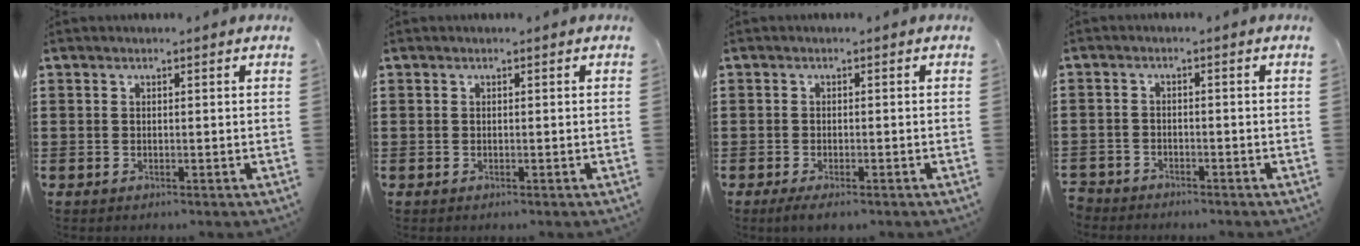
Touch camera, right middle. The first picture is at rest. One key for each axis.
{"total": 0.0}
{"total": 1.5, "fx": -1.2, "fy": 0.4, "fz": 0.7, "tx": -0.022, "ty": -0.002, "tz": -0.026}
{"total": 2.5, "fx": -2.4, "fy": 0.4, "fz": -0.4, "tx": -0.001, "ty": 0.000, "tz": -0.055}